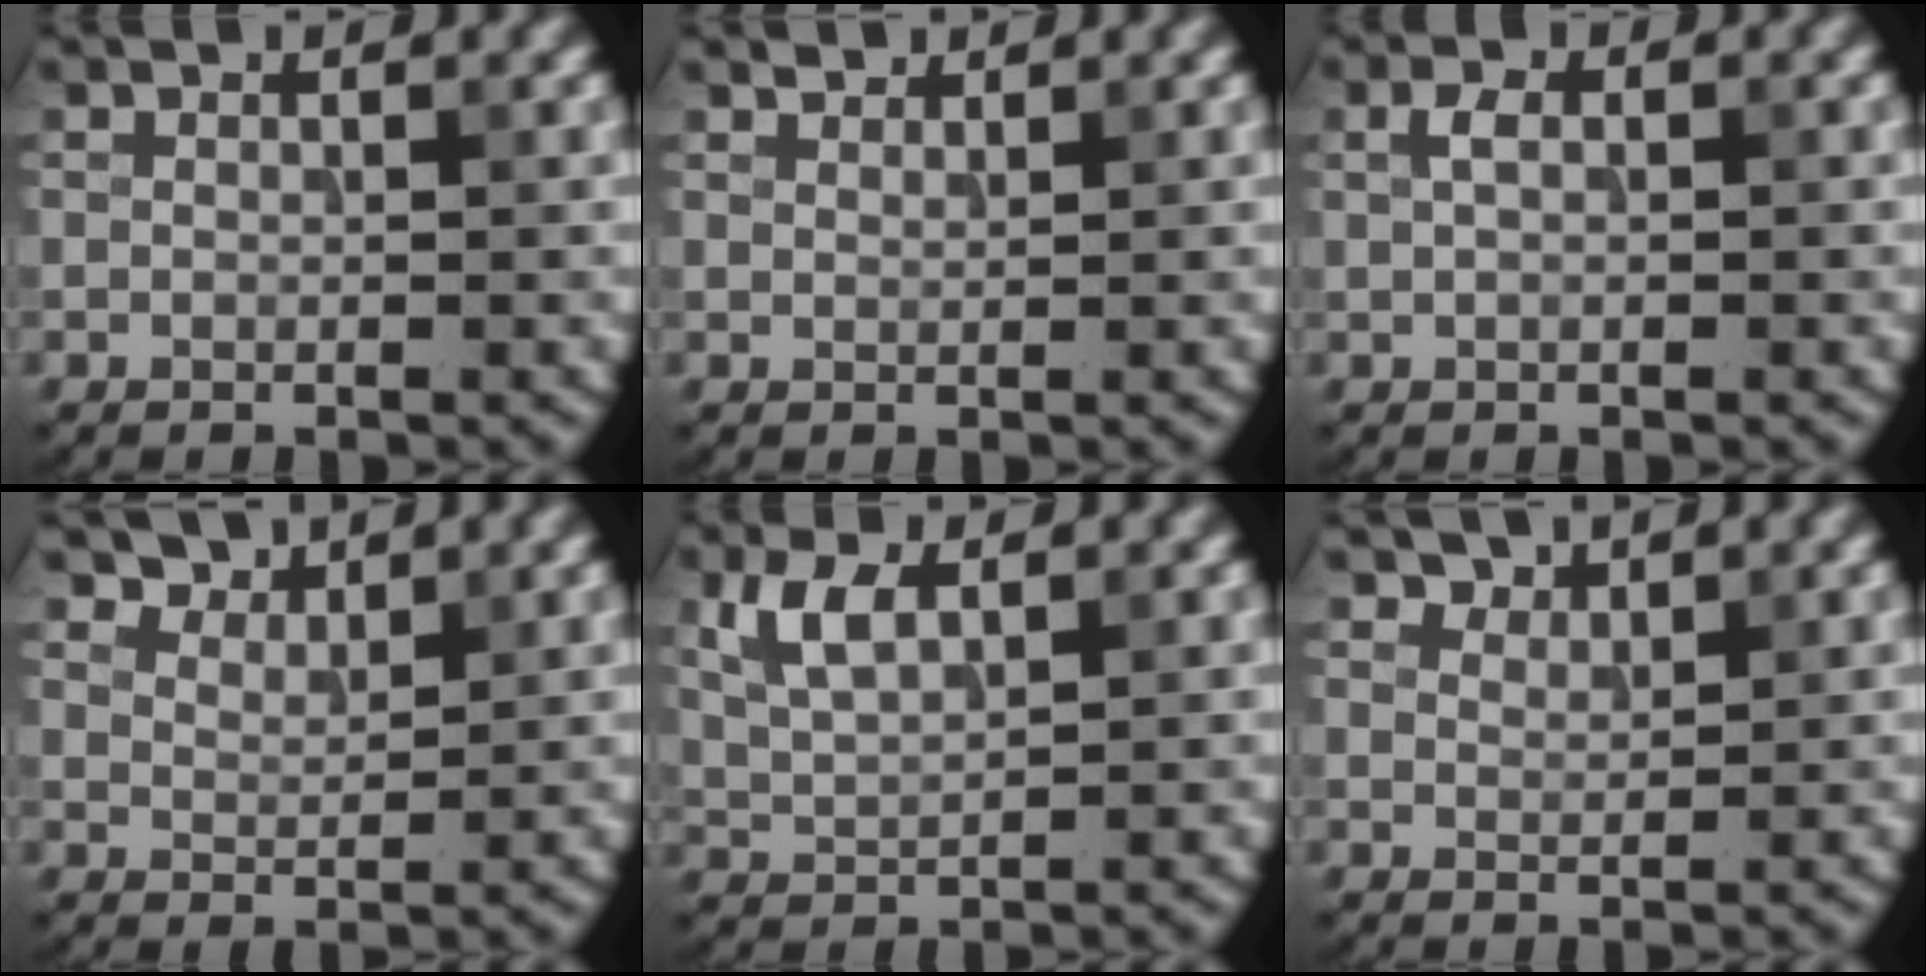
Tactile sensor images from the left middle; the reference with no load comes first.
{"total": 1.0, "force": [1.0, 0.2, 0.1], "torque": [-0.004, 0.000, 0.018]}
{"total": 1.6, "force": [0.3, 0.9, 1.2], "torque": [-0.025, 0.004, 0.004]}
{"total": 2.9, "force": [2.7, 0.9, 0.5], "torque": [-0.019, -0.008, 0.054]}
{"total": 3.4, "force": [1.5, 1.6, 2.6], "torque": [-0.060, 0.005, 0.033]}
{"total": 1.8, "force": [1.7, 0.6, 0.2], "torque": [-0.009, -0.006, 0.035]}